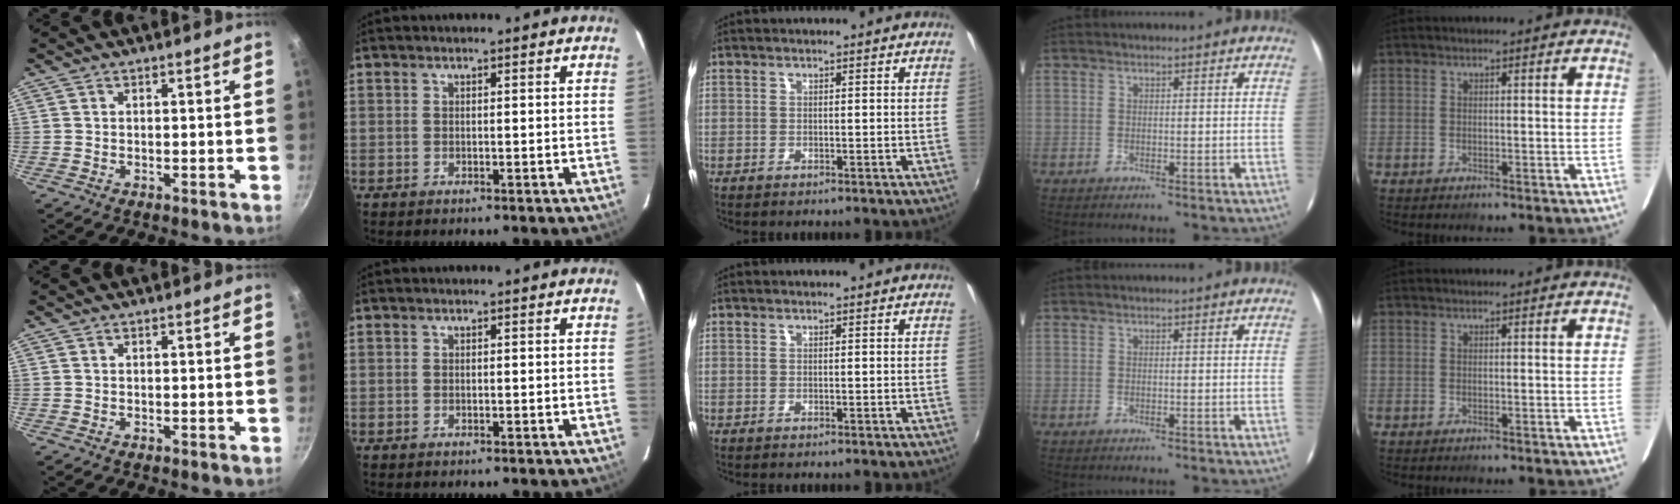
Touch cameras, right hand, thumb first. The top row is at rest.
{}